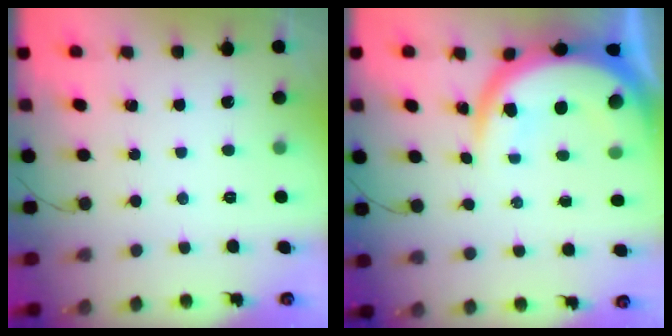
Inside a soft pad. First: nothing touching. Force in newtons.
{"total": 13.8, "press": 13.7, "slide": 1.3}